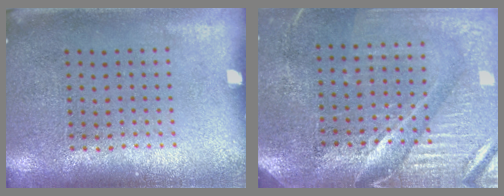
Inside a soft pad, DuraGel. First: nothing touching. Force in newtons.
{"total": 4.2, "press": 3.8, "slide": 1.7}